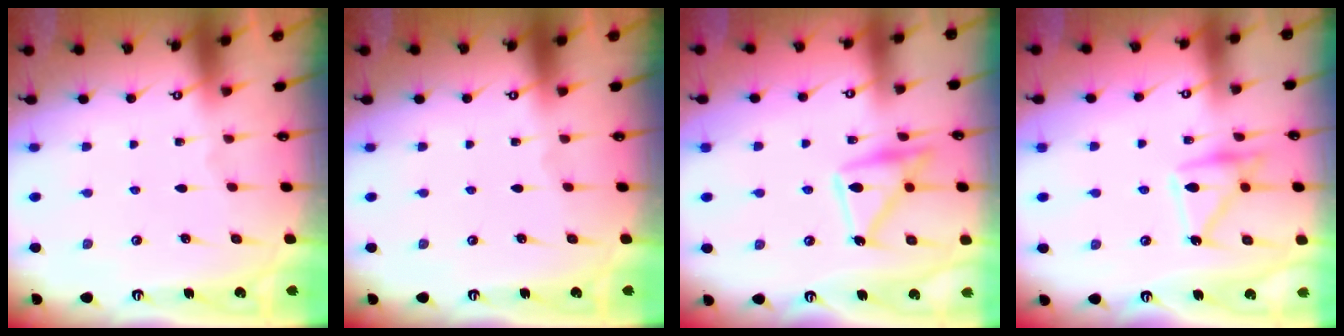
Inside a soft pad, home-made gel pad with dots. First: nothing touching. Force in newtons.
{"total": 0.0}
{"total": 14.9, "press": 14.8, "slide": 1.1}
{"total": 14.6, "press": 14.6, "slide": 0.8}